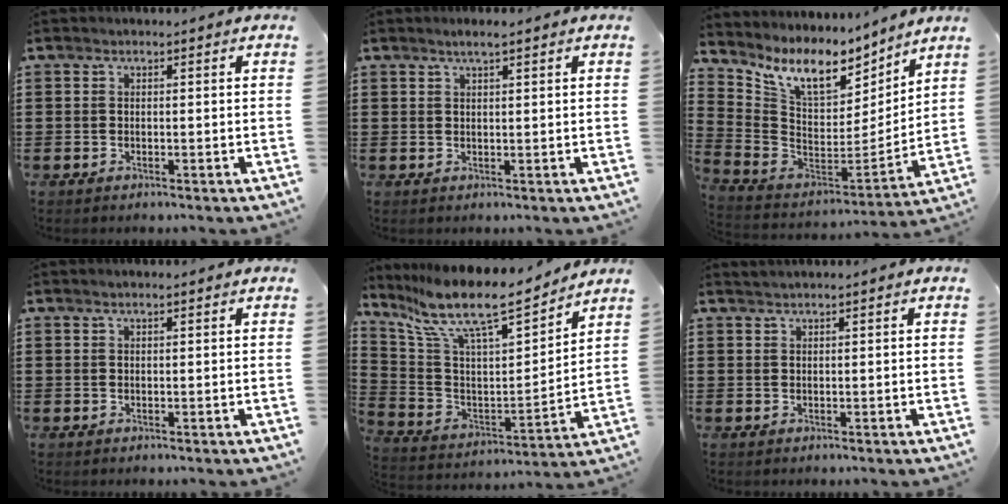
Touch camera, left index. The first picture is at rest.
{"total": 1.7, "force": [1.2, 0.1, 1.2], "torque": [-0.024, 0.002, 0.022]}
{"total": 9.5, "force": [7.0, 3.8, 5.2], "torque": [-0.131, -0.046, 0.123]}
{"total": 0.8, "force": [0.6, 0.1, 0.5], "torque": [-0.011, 0.001, 0.011]}
{"total": 11.5, "force": [9.5, 1.9, 6.2], "torque": [-0.161, -0.062, 0.160]}
{"total": 0.9, "force": [0.8, -0.1, 0.3], "torque": [-0.006, -0.001, 0.017]}